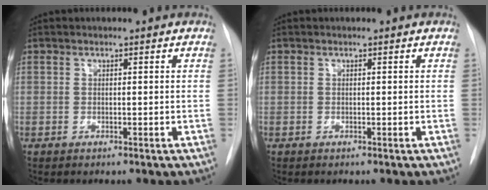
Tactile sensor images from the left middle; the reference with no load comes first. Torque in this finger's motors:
{"motor_torque": [0.00, 0.00, 0.00, 0.00]}